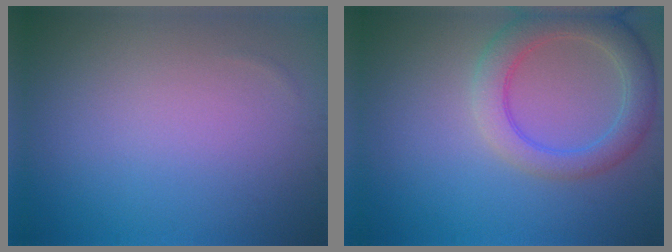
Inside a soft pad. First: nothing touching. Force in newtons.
{"total": 4.7, "press": 4.7, "slide": 0.4}